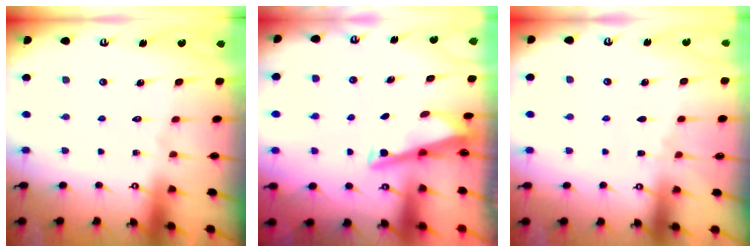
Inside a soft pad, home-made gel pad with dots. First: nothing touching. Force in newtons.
{"total": 3.3, "press": 3.3, "slide": 0.4}
{"total": 2.9, "press": 2.9, "slide": 0.5}